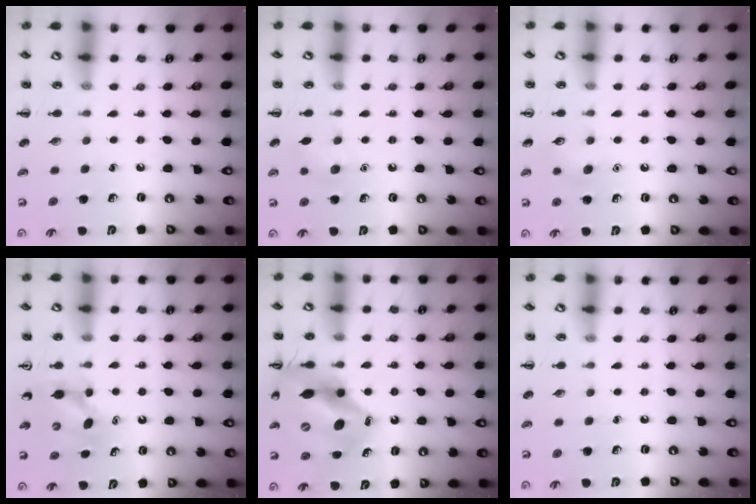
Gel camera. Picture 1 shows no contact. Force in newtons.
{"total": 5.9, "press": 5.8, "slide": 1.4}
{"total": 6.4, "press": 6.2, "slide": 1.7}
{"total": 3.7, "press": 3.6, "slide": 0.8}
{"total": 15.0, "press": 14.3, "slide": 4.3}
{"total": 0.0}